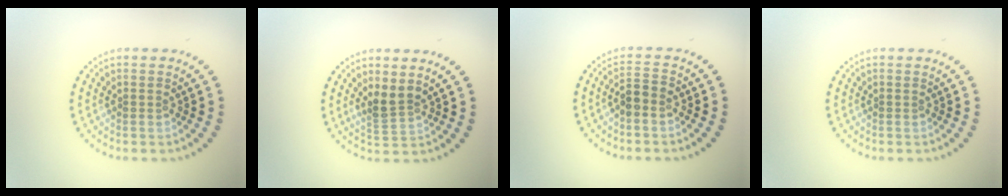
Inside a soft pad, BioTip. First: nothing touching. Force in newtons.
{"total": 2.3, "press": 1.8, "slide": 1.4}
{"total": 1.9, "press": 1.8, "slide": 0.7}
{"total": 0.0}